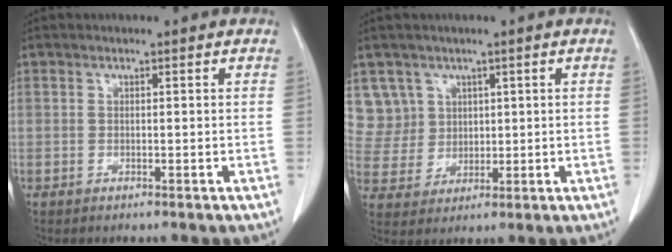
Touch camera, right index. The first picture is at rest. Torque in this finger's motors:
{"motor_torque": [-0.40, 0.47, -0.09, -0.03]}